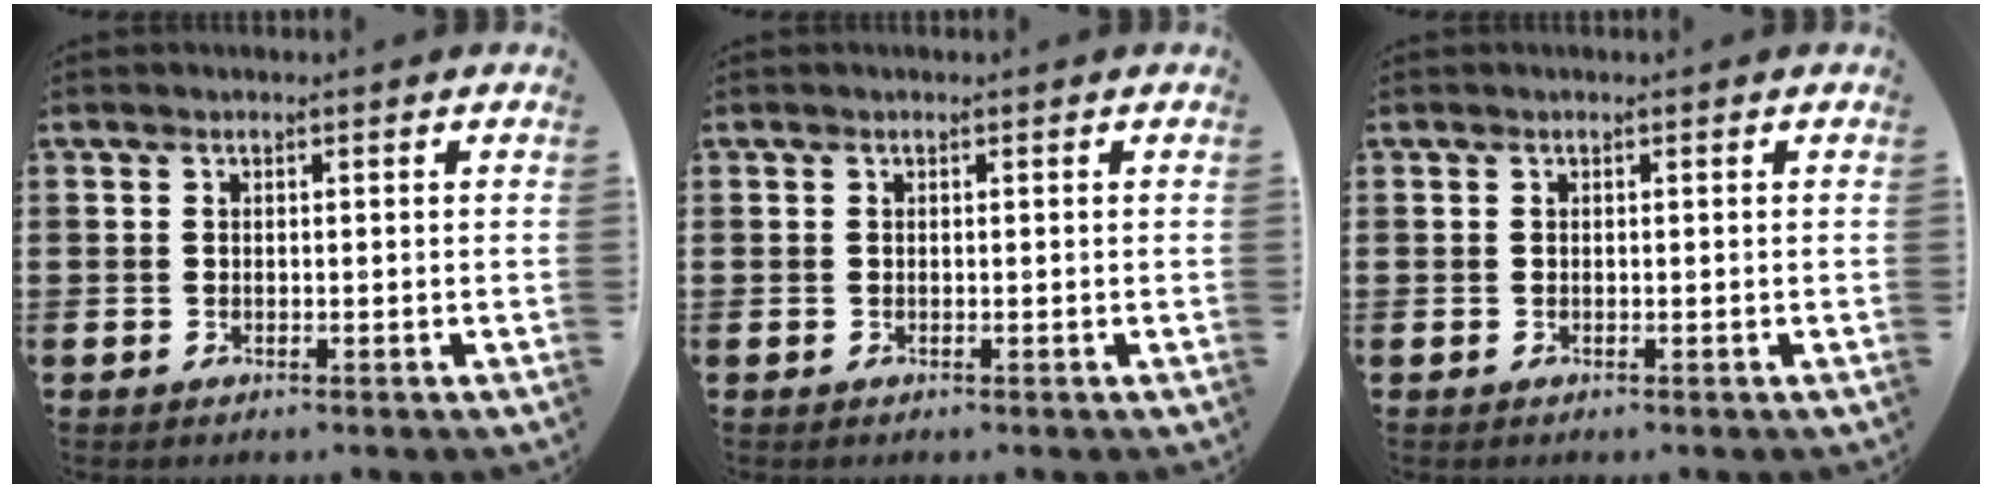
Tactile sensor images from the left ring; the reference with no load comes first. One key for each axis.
{"total": 0.0}
{"total": 0.0}